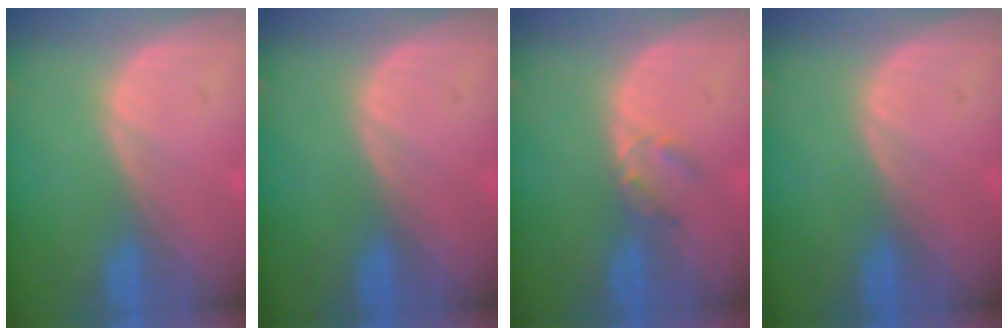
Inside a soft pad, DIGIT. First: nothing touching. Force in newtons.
{"total": 0.0}
{"total": 2.3, "press": 2.0, "slide": 1.1}
{"total": 0.0}